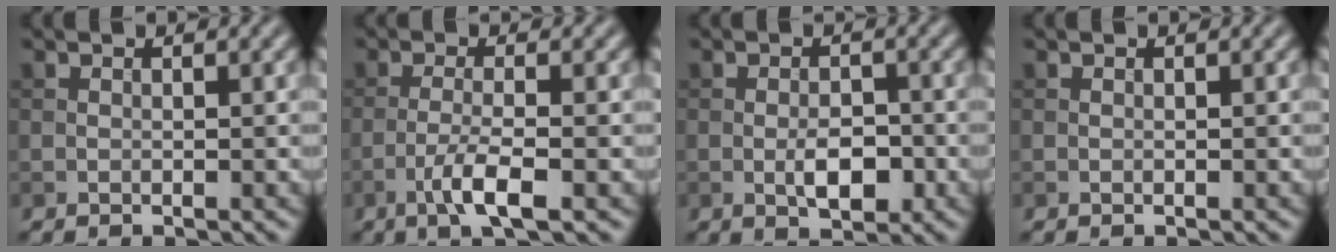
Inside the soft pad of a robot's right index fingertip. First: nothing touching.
{"total": 3.6, "force": [-1.7, 0.6, 3.1], "torque": [-0.061, 0.006, -0.038]}
{"total": 3.2, "force": [-0.9, 1.5, 2.7], "torque": [-0.044, -0.002, -0.015]}
{"total": 0.0}